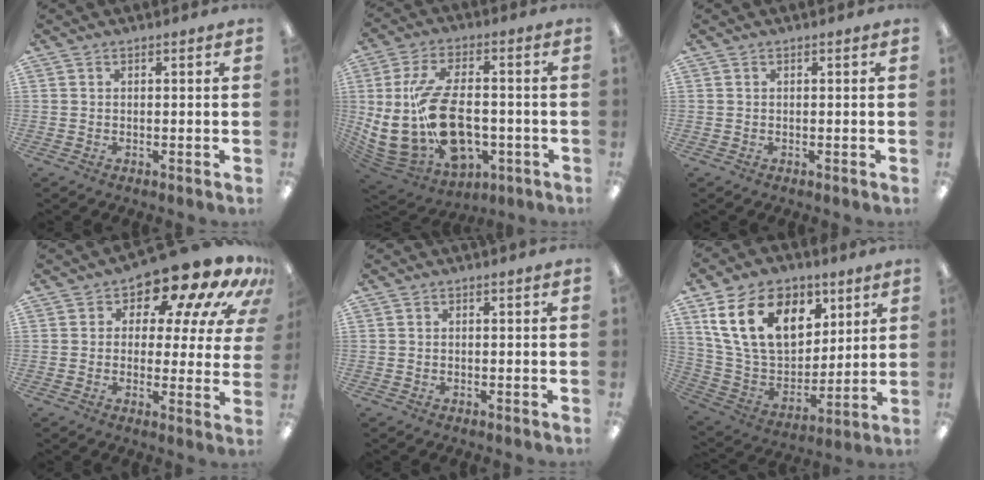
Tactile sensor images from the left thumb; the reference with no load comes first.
{"total": 22.1, "force": [-2.4, 12.9, 17.8], "torque": [-0.364, -0.002, -0.028]}
{"total": 0.0}
{"total": 13.2, "force": [9.4, 5.4, 7.6], "torque": [-0.120, -0.069, 0.157]}
{"total": 0.0}
{"total": 20.7, "force": [9.3, 13.6, 12.5], "torque": [-0.241, -0.013, 0.171]}